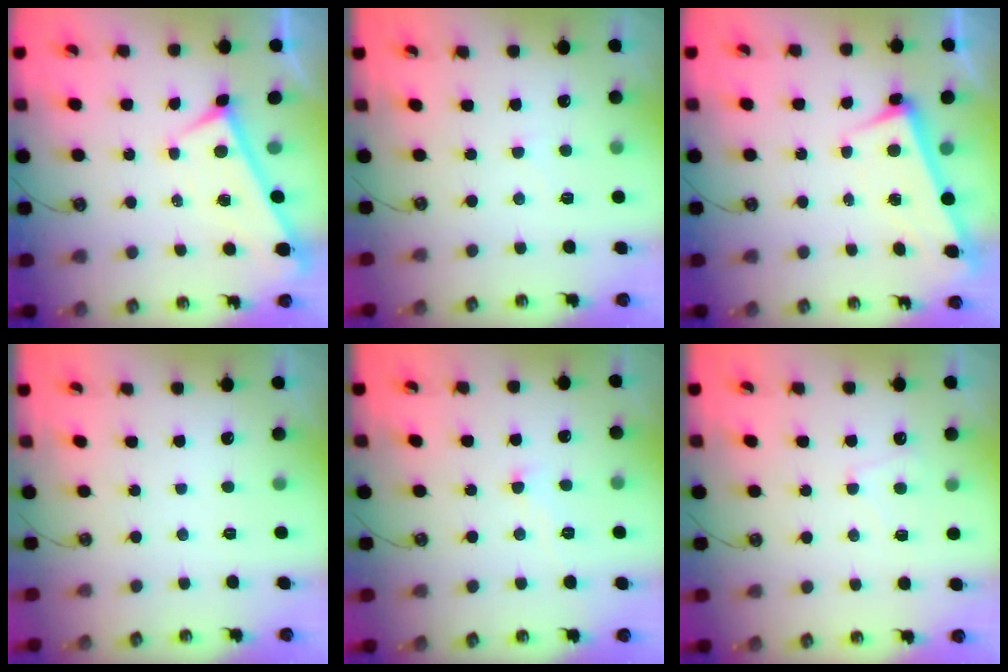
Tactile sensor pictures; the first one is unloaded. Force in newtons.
{"total": 6.1, "press": 6.0, "slide": 0.9}
{"total": 2.7, "press": 2.6, "slide": 0.7}
{"total": 0.0}
{"total": 1.2, "press": 1.1, "slide": 0.5}
{"total": 1.3, "press": 1.2, "slide": 0.6}